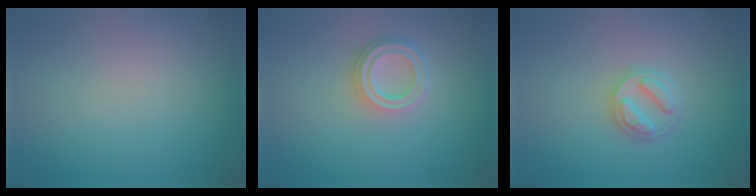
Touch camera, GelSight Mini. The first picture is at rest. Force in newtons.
{"total": 3.3, "press": 2.4, "slide": 2.3}
{"total": 2.6, "press": 2.5, "slide": 0.5}